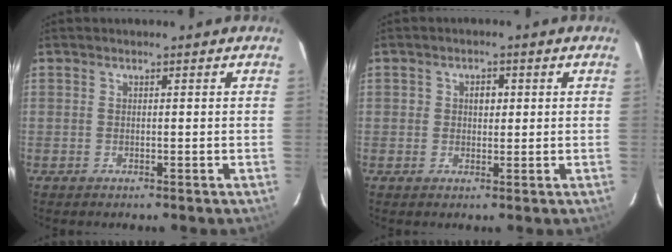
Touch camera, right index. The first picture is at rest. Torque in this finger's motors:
{"motor_torque": [0.02, 0.04, 0.02, 0.02]}